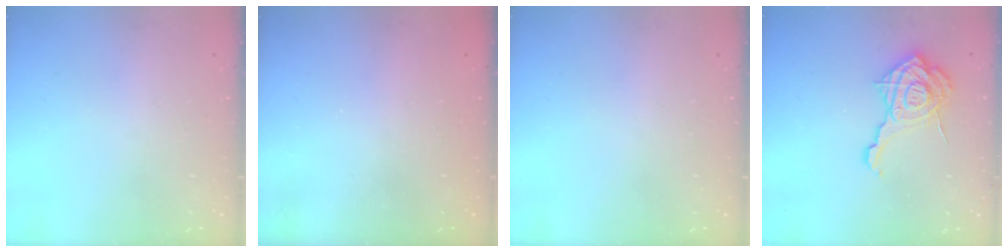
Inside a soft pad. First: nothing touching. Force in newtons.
{"total": 2.4, "press": 2.3, "slide": 0.7}
{"total": 0.0}
{"total": 18.5, "press": 18.4, "slide": 2.1}